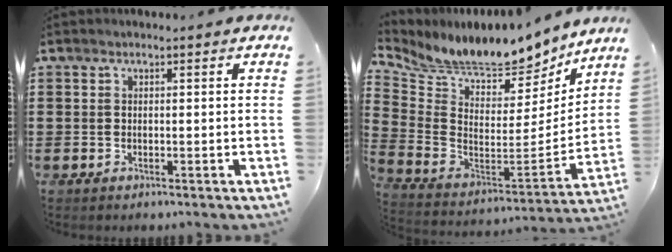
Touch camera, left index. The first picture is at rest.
{"total": 7.7, "force": [7.3, 1.3, 2.2], "torque": [-0.072, -0.066, 0.121]}